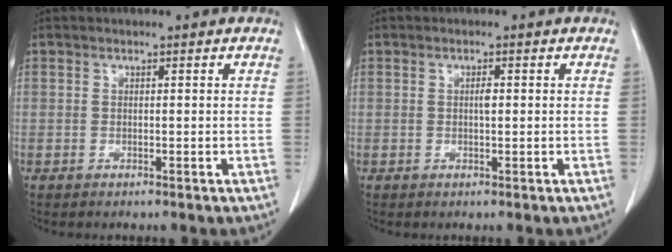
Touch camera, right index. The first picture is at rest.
{"total": 1.1, "force": [0.1, 0.3, 1.1], "torque": [-0.020, 0.002, 0.001]}